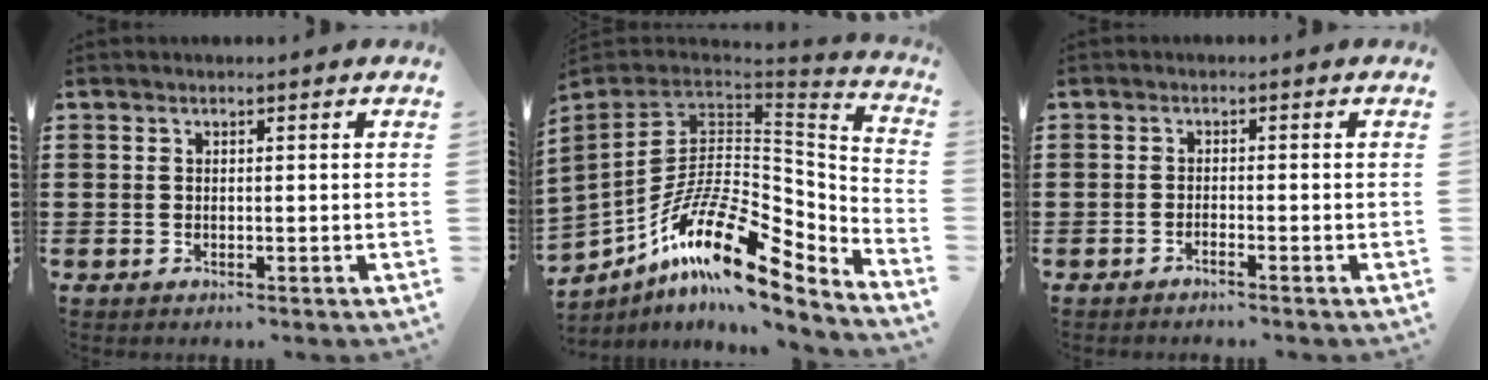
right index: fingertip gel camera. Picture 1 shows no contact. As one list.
[{"total": 16.7, "force": [-8.6, 6.8, 12.6], "torque": [-0.236, 0.005, -0.158]}, {"total": 0.9, "force": [-0.8, -0.1, 0.3], "torque": [-0.007, -0.002, -0.016]}]